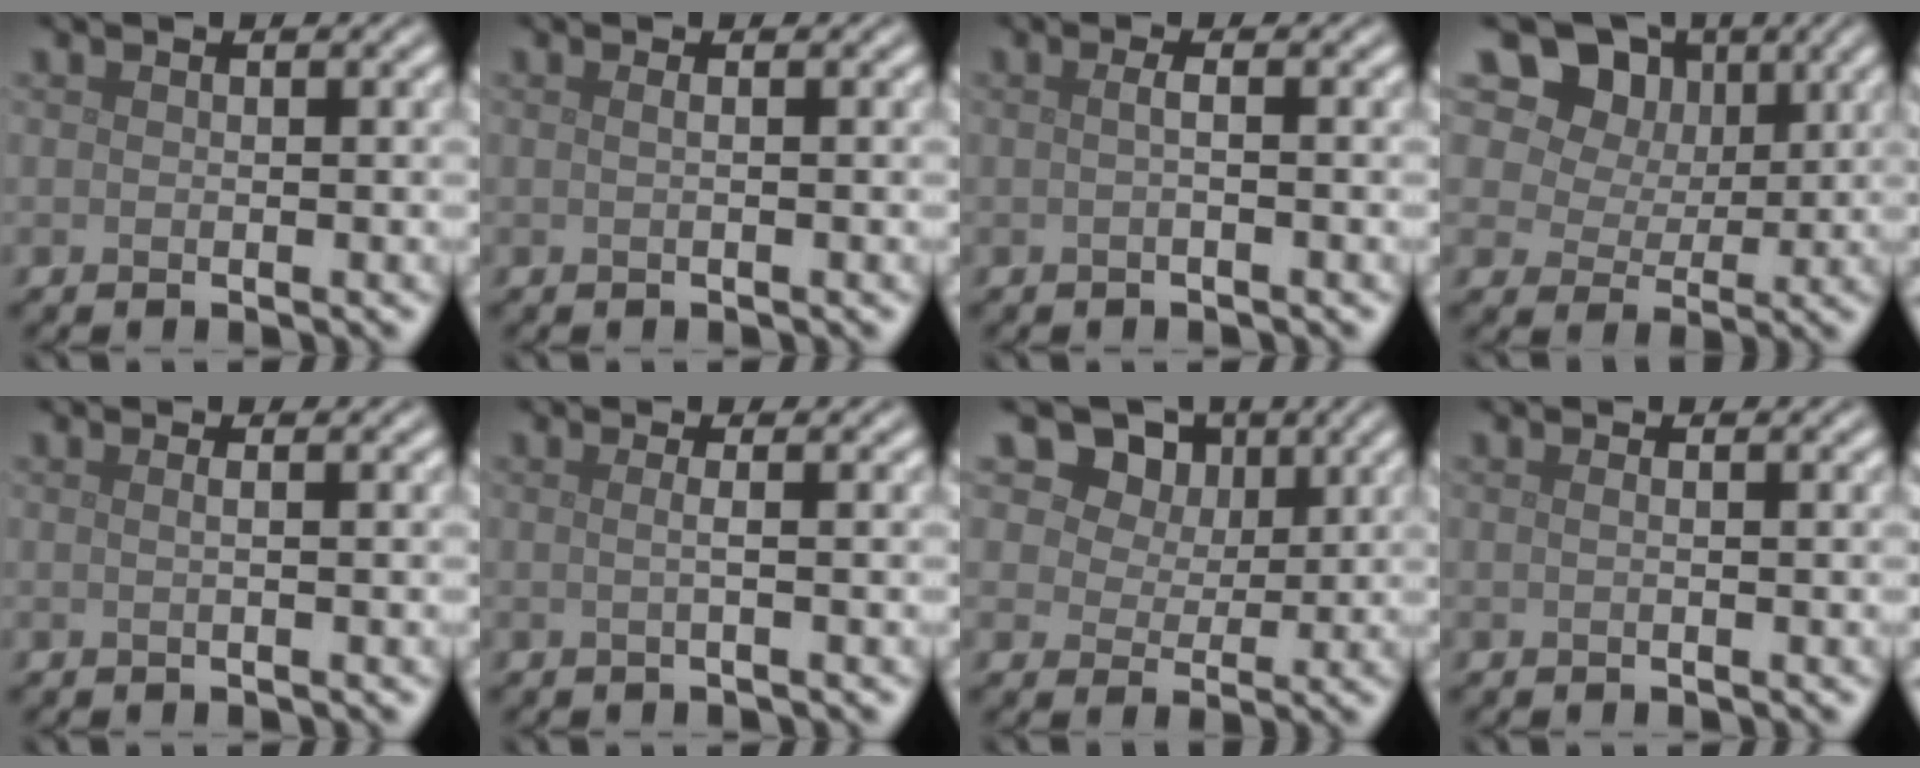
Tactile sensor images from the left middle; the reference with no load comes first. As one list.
[{"total": 1.0, "force": [0.2, 0.4, 0.8], "torque": [-0.008, -0.002, -0.008]}, {"total": 1.2, "force": [0.0, 0.4, 1.1], "torque": [-0.015, 0.002, -0.004]}, {"total": 16.5, "force": [8.6, 12.3, 6.9], "torque": [-0.185, 0.039, 0.160]}, {"total": 1.2, "force": [0.3, 0.5, 1.0], "torque": [-0.007, -0.004, -0.010]}, {"total": 1.5, "force": [0.1, 0.6, 1.4], "torque": [-0.016, -0.003, -0.015]}, {"total": 12.9, "force": [7.5, 8.6, 5.9], "torque": [-0.131, 0.025, 0.123]}, {"total": 0.6, "force": [0.0, 0.3, 0.6], "torque": [-0.007, 0.000, -0.004]}]